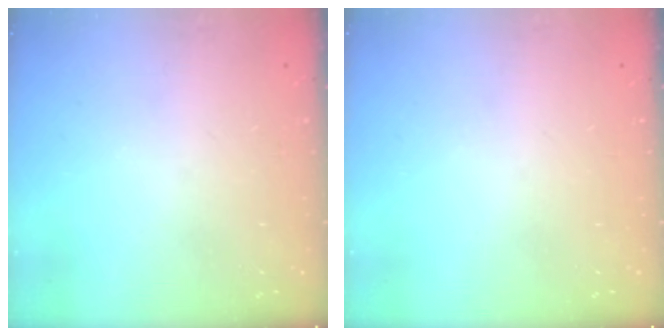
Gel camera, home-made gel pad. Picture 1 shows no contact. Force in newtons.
{"total": 0.0}